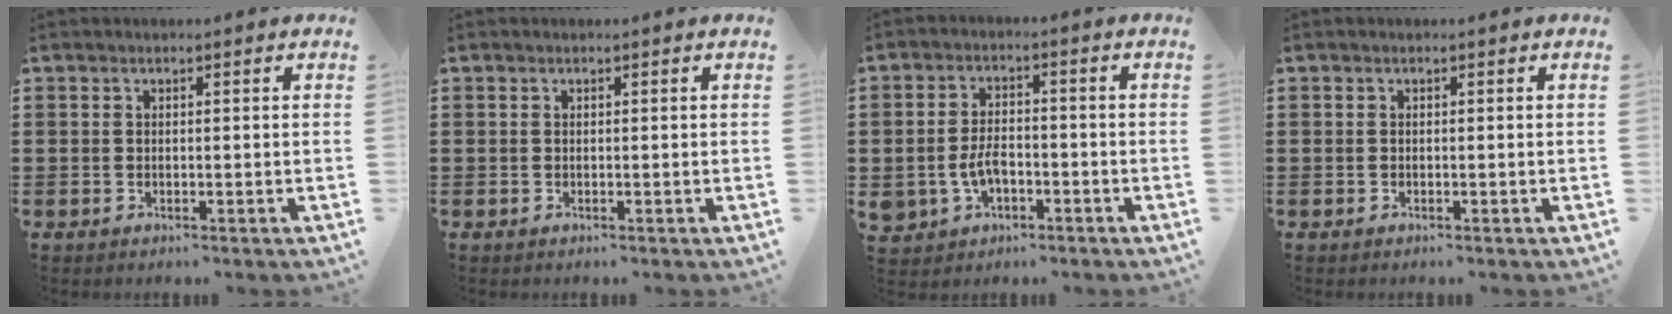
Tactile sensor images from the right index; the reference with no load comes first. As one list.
[{"total": 0.0}, {"total": 4.5, "force": [-1.7, 2.9, 2.9], "torque": [-0.070, 0.002, -0.034]}, {"total": 0.0}]